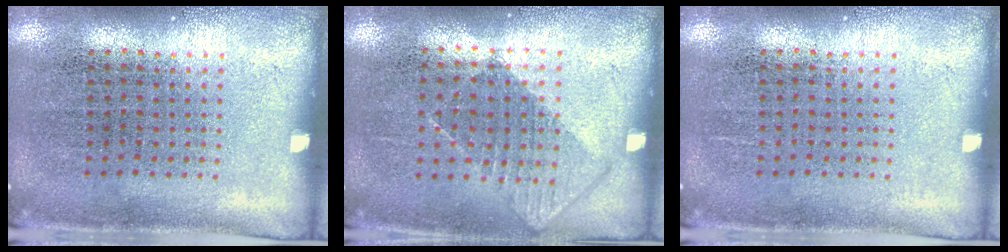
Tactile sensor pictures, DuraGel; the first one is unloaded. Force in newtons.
{"total": 0.8, "press": 0.7, "slide": 0.4}
{"total": 0.0}